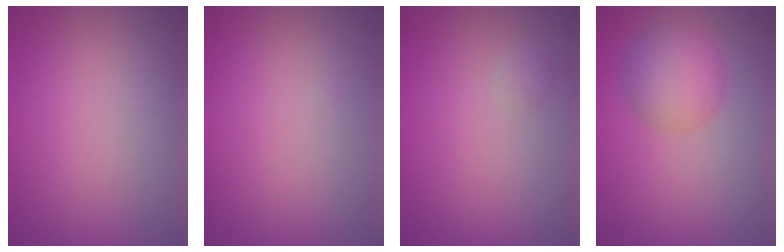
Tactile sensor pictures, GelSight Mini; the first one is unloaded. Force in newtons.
{"total": 0.0}
{"total": 0.6, "press": 0.6, "slide": 0.0}
{"total": 4.2, "press": 4.2, "slide": 0.1}